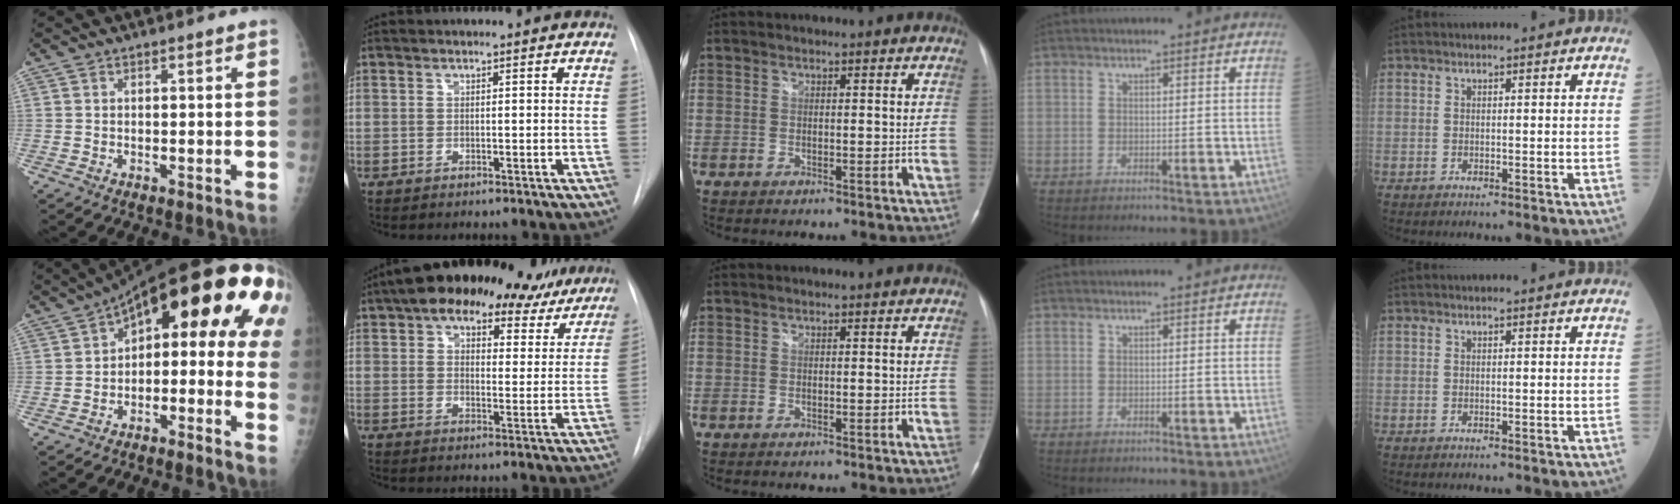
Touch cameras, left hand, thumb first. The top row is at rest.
{"thumb": {"total": 22.0, "force": [3.1, 11.2, 18.6], "torque": [-0.226, 0.053, 0.034]}, "index": {"total": 23.9, "force": [18.6, 9.9, 11.4], "torque": [-0.188, 0.033, 0.238]}}